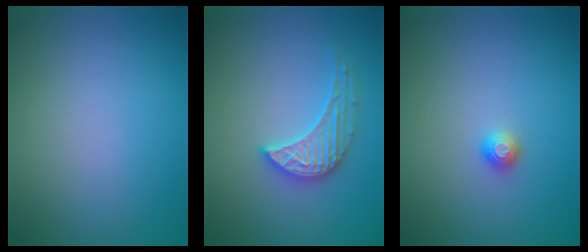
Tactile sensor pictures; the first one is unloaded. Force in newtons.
{"total": 3.9, "press": 3.9, "slide": 0.5}
{"total": 1.1, "press": 1.1, "slide": 0.1}